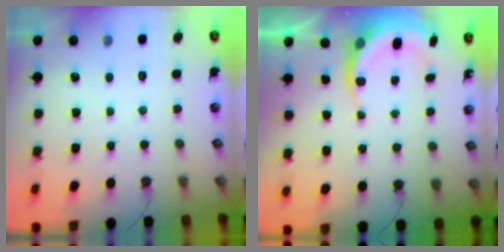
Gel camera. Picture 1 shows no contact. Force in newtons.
{"total": 6.5, "press": 6.4, "slide": 1.3}